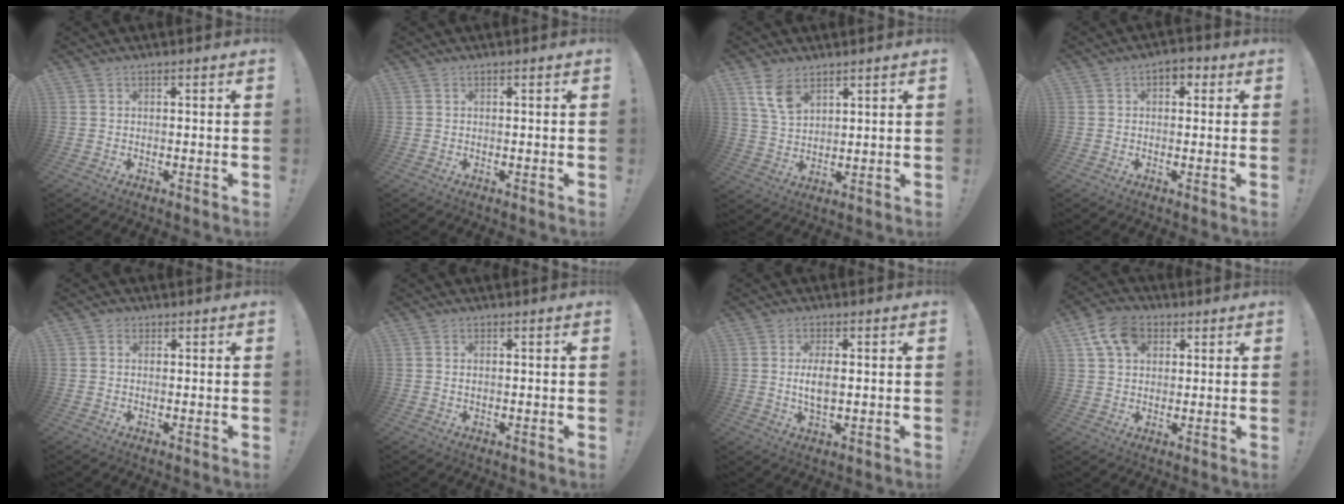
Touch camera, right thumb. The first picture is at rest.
{"total": 0.0}
{"total": 7.9, "force": [4.9, 4.2, 4.6], "torque": [-0.085, -0.019, 0.095]}
{"total": 3.9, "force": [0.7, 2.8, 2.6], "torque": [-0.026, 0.004, 0.009]}
{"total": 1.3, "force": [0.6, 1.1, 0.4], "torque": [0.000, -0.001, 0.008]}
{"total": 0.9, "force": [0.4, 0.5, 0.7], "torque": [-0.014, 0.002, 0.007]}
{"total": 5.5, "force": [0.2, 2.4, 4.9], "torque": [-0.096, -0.009, -0.004]}
{"total": 11.0, "force": [4.6, 7.8, 6.2], "torque": [-0.098, -0.003, 0.089]}